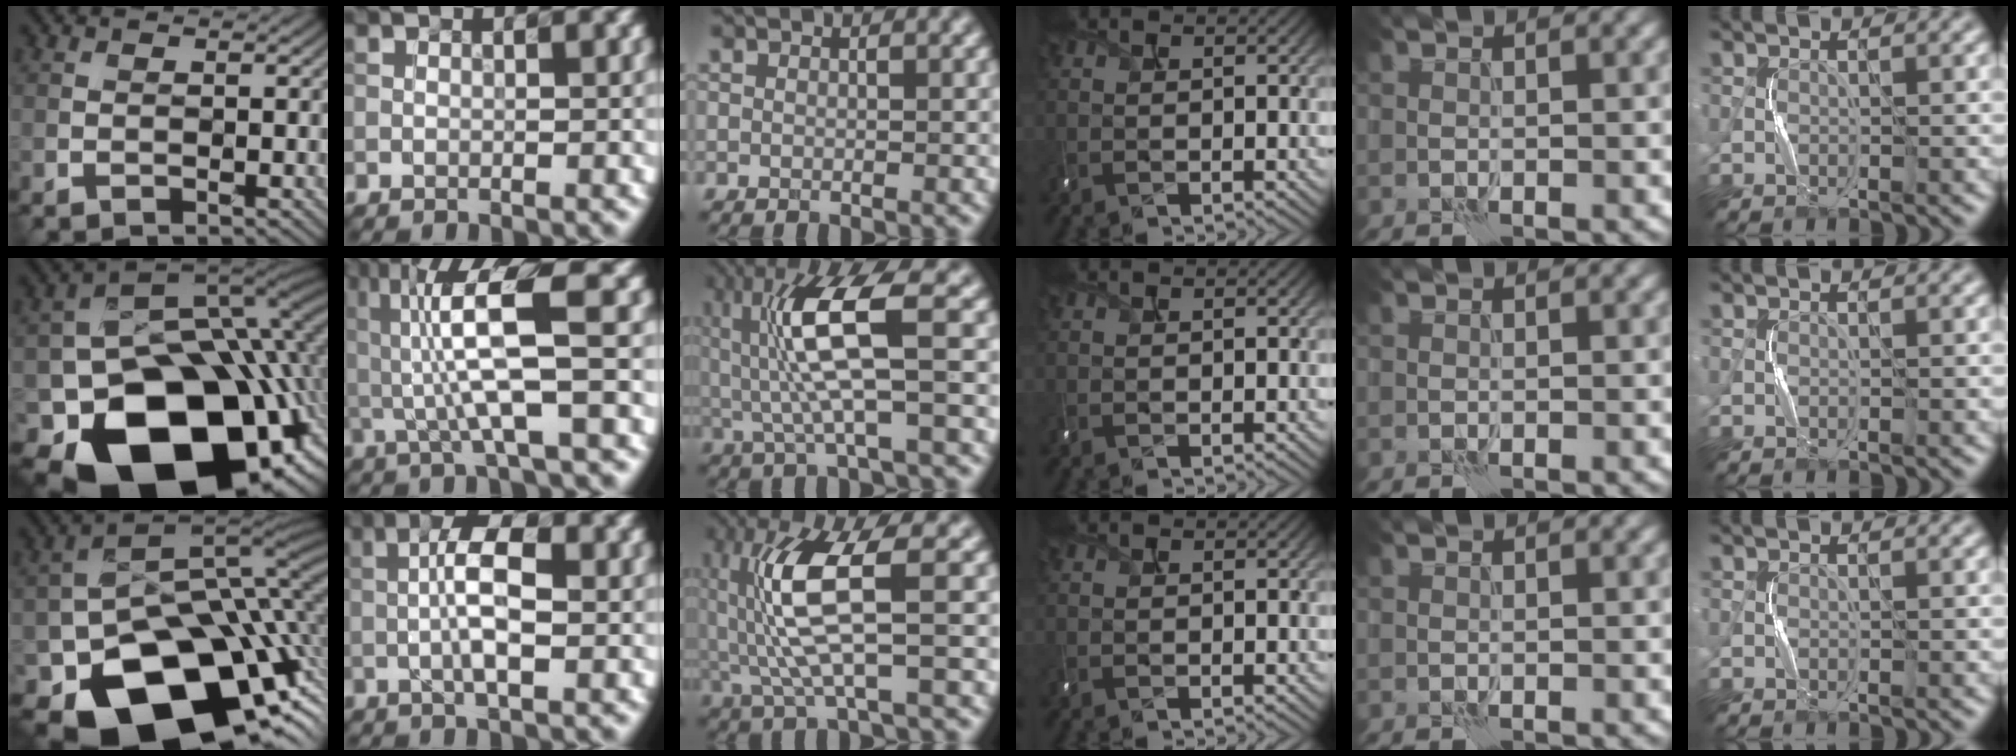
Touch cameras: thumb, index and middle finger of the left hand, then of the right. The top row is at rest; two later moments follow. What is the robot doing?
{"motion": "shake", "object": "tambourine"}